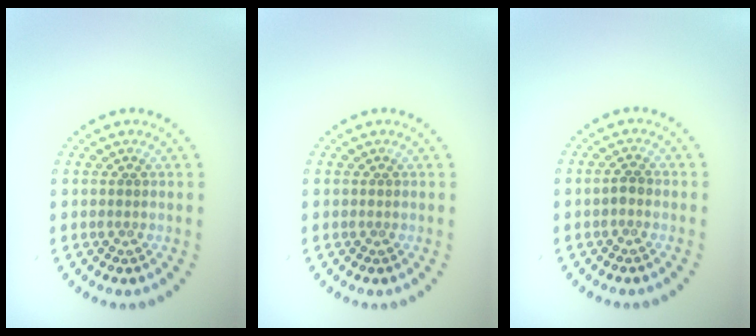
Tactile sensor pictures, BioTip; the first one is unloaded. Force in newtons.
{"total": 0.0}
{"total": 1.0, "press": 0.9, "slide": 0.3}